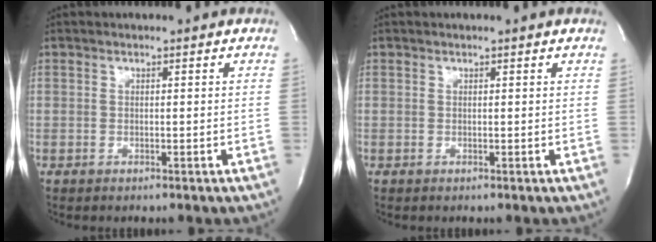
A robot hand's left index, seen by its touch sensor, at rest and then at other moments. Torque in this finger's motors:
{"motor_torque": [0.14, -0.12, -0.01, 0.01]}